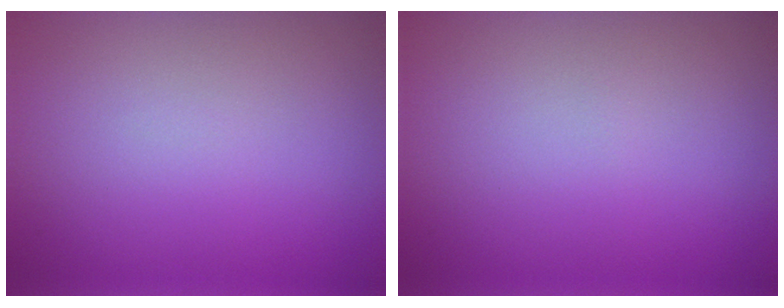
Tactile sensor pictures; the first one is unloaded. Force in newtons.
{"total": 0.0}